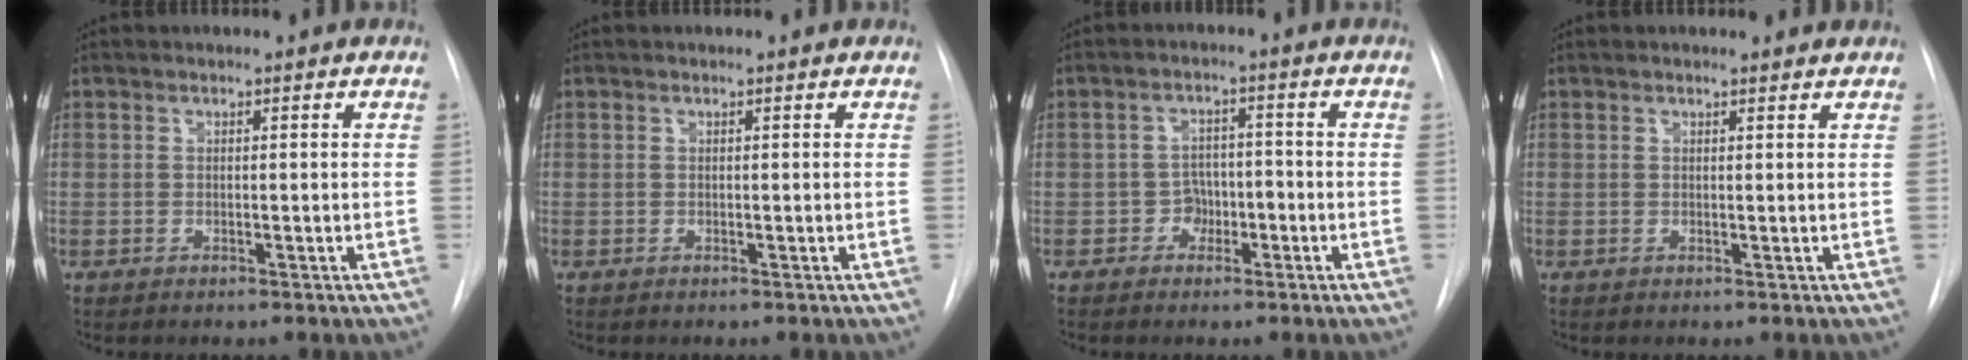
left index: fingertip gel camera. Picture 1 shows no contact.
{"total": 0.0}
{"total": 3.1, "force": [-1.6, 2.4, 1.1], "torque": [-0.009, 0.007, -0.027]}
{"total": 1.7, "force": [1.7, 0.2, 0.2], "torque": [-0.010, -0.001, 0.014]}